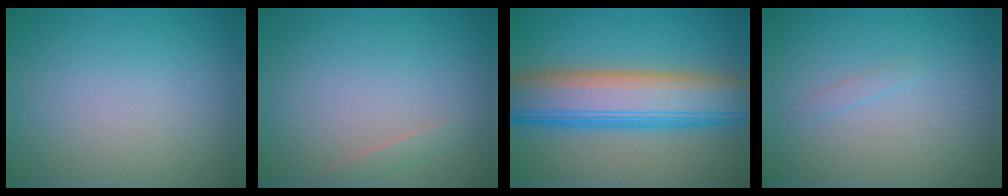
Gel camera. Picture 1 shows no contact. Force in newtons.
{"total": 0.9, "press": 0.9, "slide": 0.0}
{"total": 10.6, "press": 10.6, "slide": 0.2}
{"total": 0.6, "press": 0.6, "slide": 0.0}